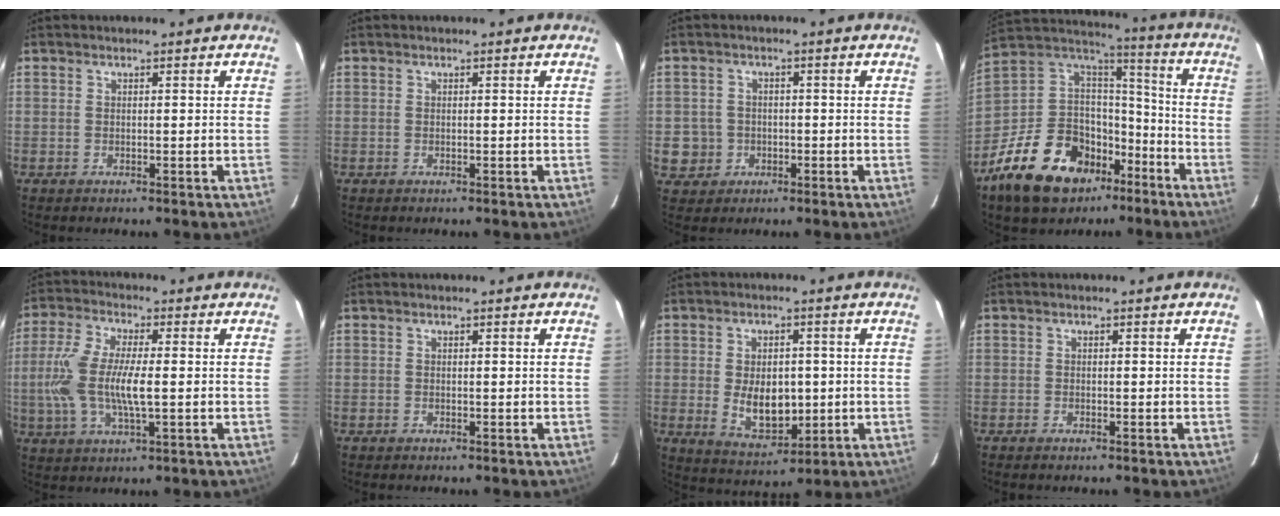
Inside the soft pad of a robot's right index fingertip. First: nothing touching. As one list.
[{"total": 0.0}, {"total": 5.5, "force": [-1.1, 5.4, 0.6], "torque": [-0.025, 0.022, -0.007]}, {"total": 24.2, "force": [-13.9, 15.1, 12.9], "torque": [-0.286, 0.026, -0.222]}, {"total": 11.9, "force": [-0.9, 3.8, 11.2], "torque": [-0.238, 0.000, -0.020]}, {"total": 0.0}, {"total": 9.1, "force": [-0.7, 5.7, 7.1], "torque": [-0.133, -0.009, 0.004]}, {"total": 0.7, "force": [-0.6, 0.2, 0.2], "torque": [-0.006, -0.002, -0.012]}]